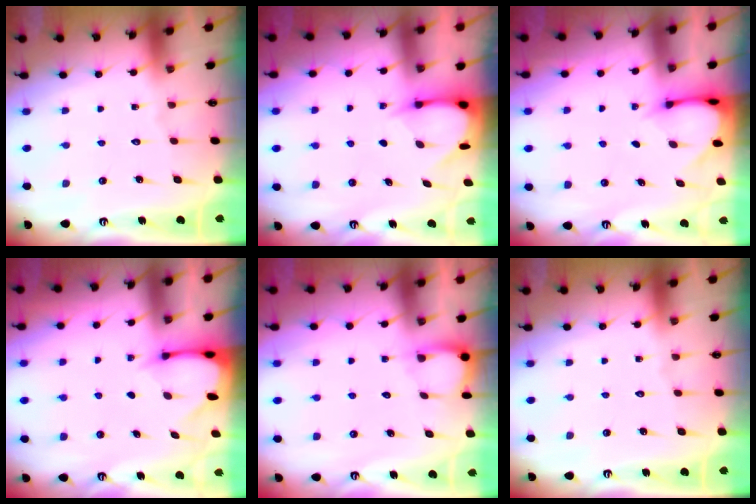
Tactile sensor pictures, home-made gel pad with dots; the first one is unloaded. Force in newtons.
{"total": 3.7, "press": 3.7, "slide": 0.3}
{"total": 2.8, "press": 2.8, "slide": 0.3}
{"total": 2.5, "press": 2.5, "slide": 0.3}
{"total": 1.9, "press": 1.9, "slide": 0.2}
{"total": 0.0}